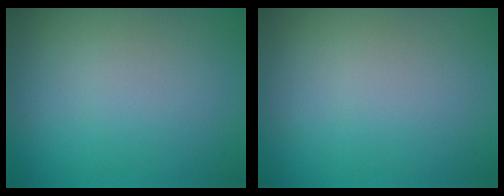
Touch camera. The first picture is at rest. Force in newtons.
{"total": 0.0}